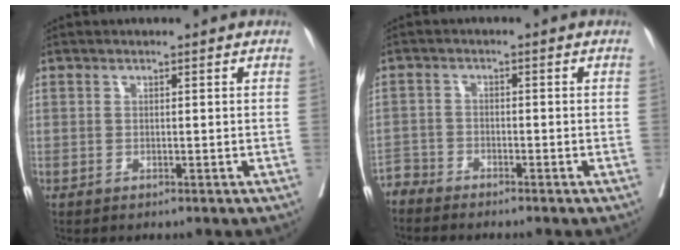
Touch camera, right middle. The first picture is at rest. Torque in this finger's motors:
{"motor_torque": [0.04, -0.04, 0.00, 0.00]}